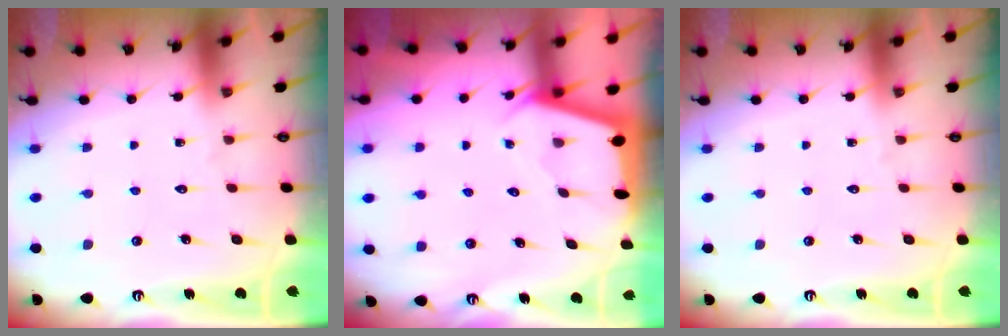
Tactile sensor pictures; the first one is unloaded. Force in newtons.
{"total": 2.1, "press": 2.1, "slide": 0.4}
{"total": 0.0}